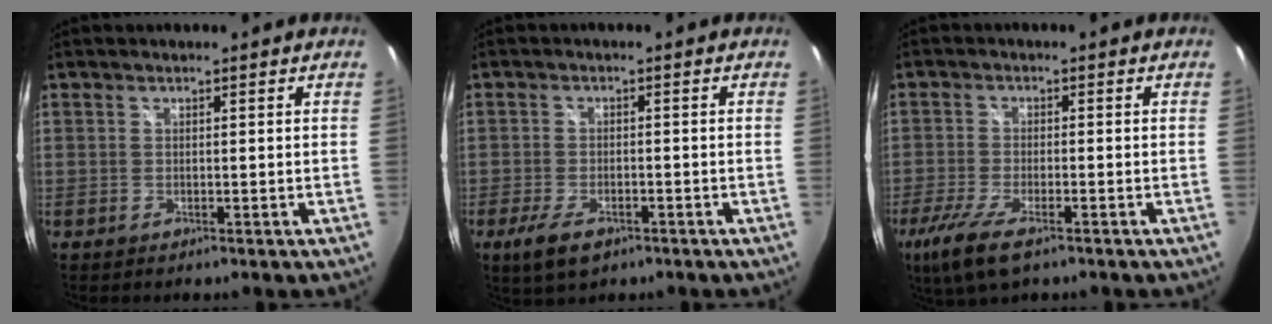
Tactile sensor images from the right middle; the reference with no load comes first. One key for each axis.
{"total": 6.1, "fx": -3.8, "fy": 2.7, "fz": 4.0, "tx": -0.099, "ty": -0.019, "tz": -0.067}
{"total": 9.0, "fx": -5.7, "fy": 2.5, "fz": 6.4, "tx": -0.156, "ty": -0.033, "tz": -0.107}